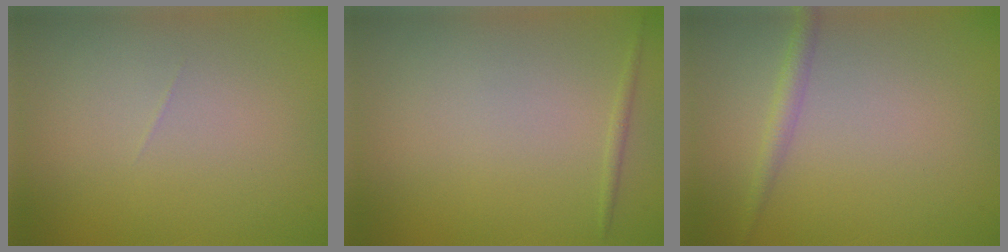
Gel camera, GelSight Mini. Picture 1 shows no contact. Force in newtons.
{"total": 0.6, "press": 0.6, "slide": 0.1}
{"total": 1.6, "press": 1.5, "slide": 0.2}